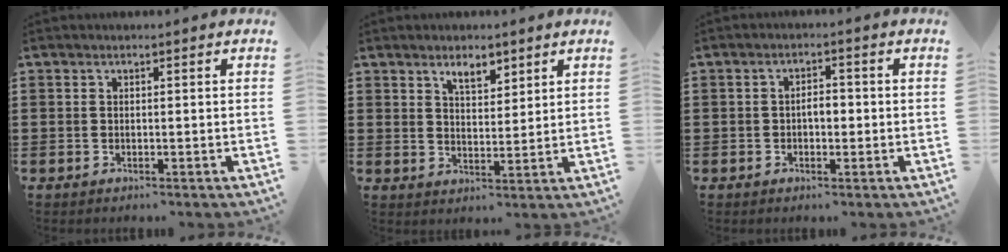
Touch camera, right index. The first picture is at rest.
{"total": 3.8, "force": [2.9, 1.6, 1.9], "torque": [-0.037, 0.003, 0.052]}
{"total": 2.6, "force": [-0.4, 1.3, 2.2], "torque": [-0.042, 0.004, -0.009]}